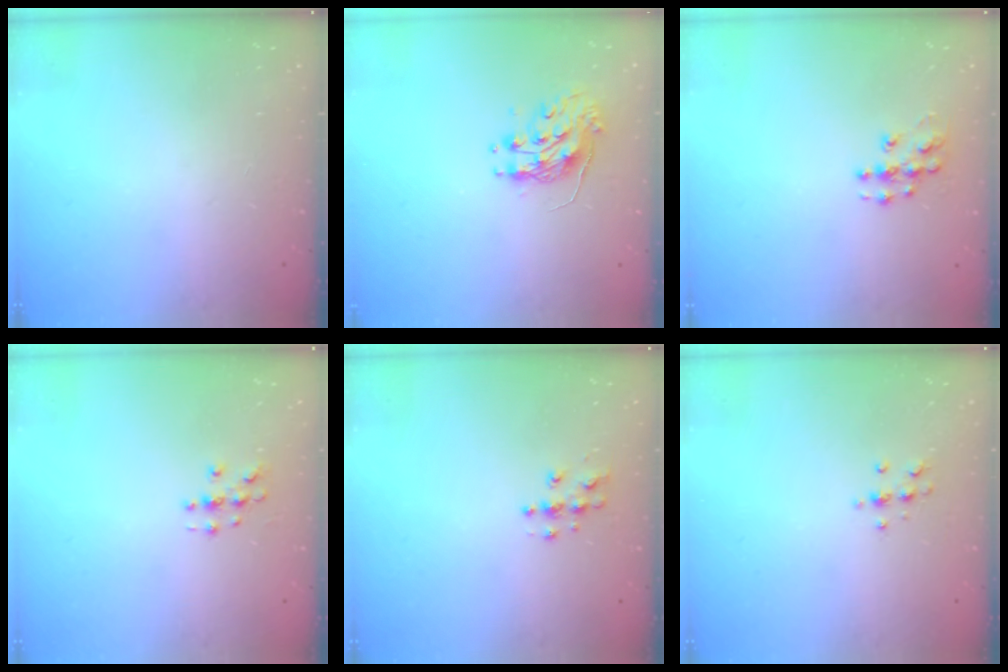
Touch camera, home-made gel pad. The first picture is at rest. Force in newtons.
{"total": 9.3, "press": 9.3, "slide": 0.8}
{"total": 8.2, "press": 8.2, "slide": 0.4}
{"total": 3.4, "press": 3.4, "slide": 0.2}
{"total": 5.0, "press": 5.0, "slide": 0.2}
{"total": 4.9, "press": 4.8, "slide": 1.2}